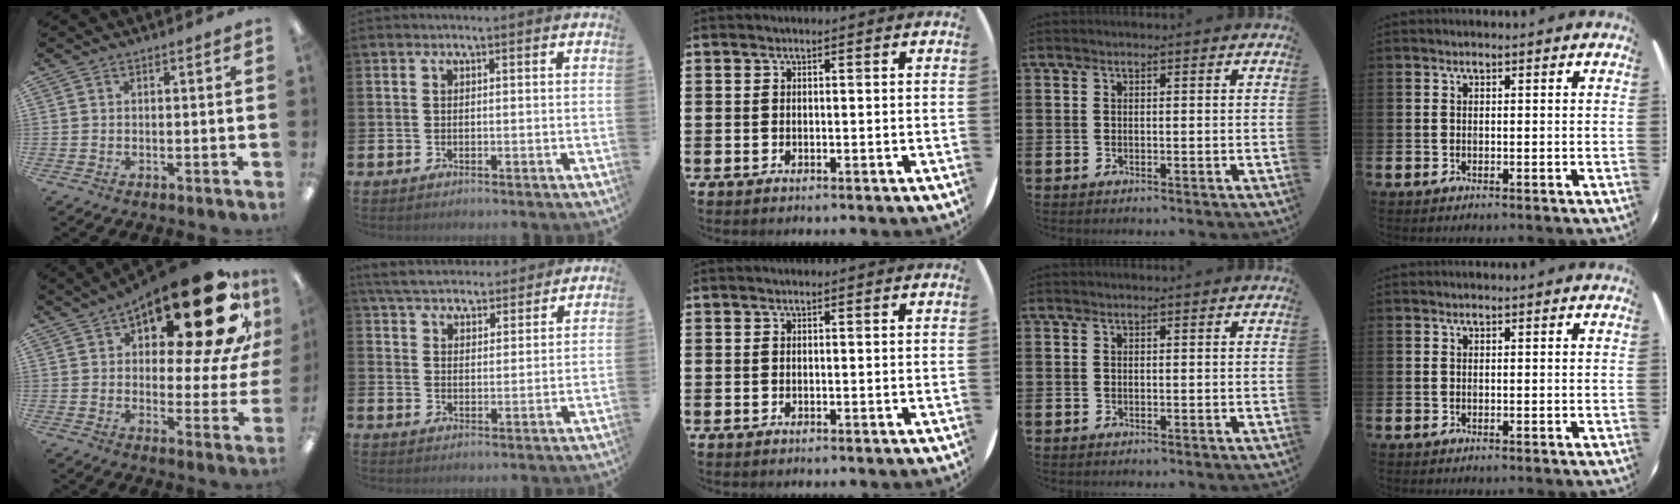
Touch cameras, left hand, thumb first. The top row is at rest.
{"thumb": {"total": 26.1, "force": [15.9, 8.7, 18.8], "torque": [-0.261, -0.106, 0.252]}, "index": {"total": 5.7, "force": [5.4, 1.3, 0.8], "torque": [-0.037, -0.027, 0.098]}}